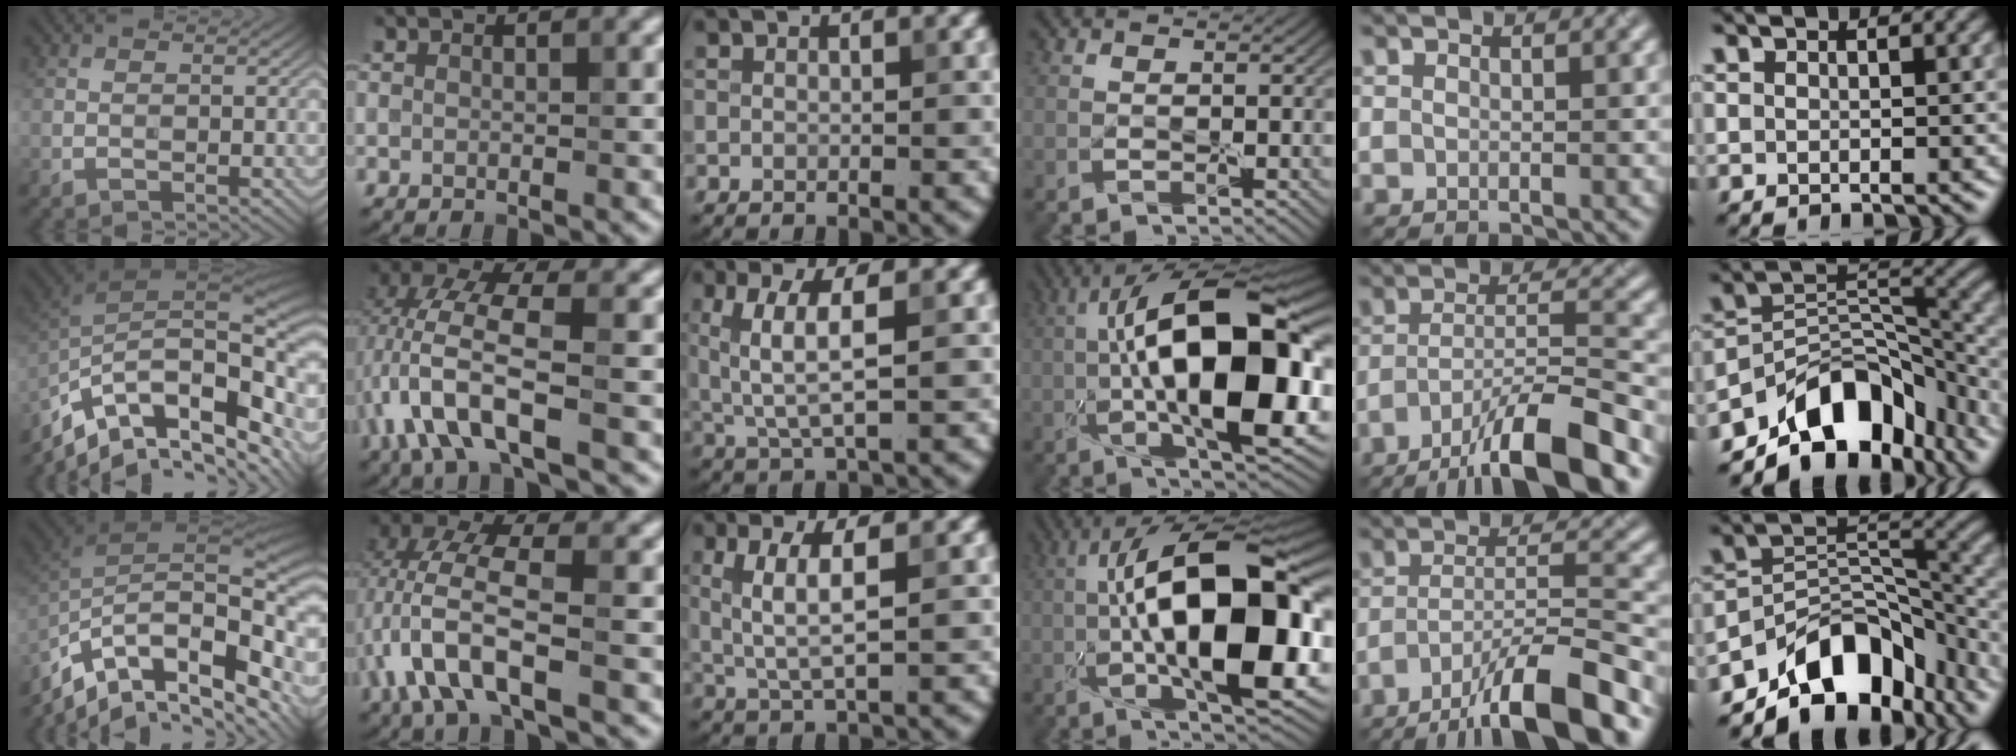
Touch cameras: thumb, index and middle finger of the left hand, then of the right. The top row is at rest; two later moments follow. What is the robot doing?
{"motion": "wrap", "object": "adhesive wrap"}